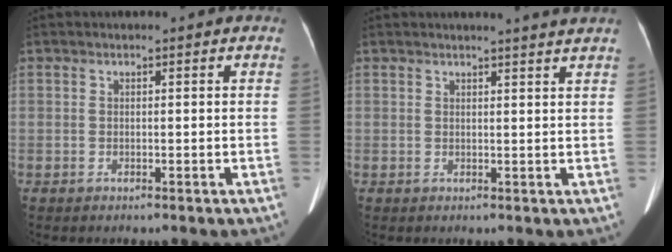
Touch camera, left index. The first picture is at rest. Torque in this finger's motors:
{"motor_torque": [-0.46, -1.22, 0.11, 0.04]}